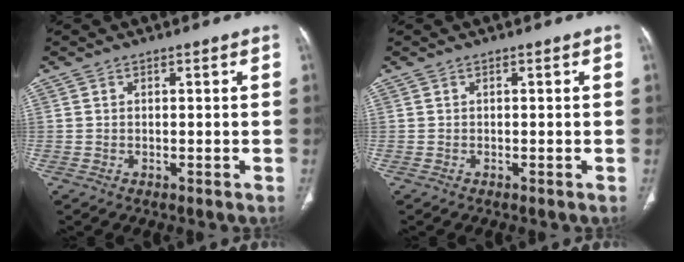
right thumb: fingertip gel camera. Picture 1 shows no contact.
{"total": 0.0}